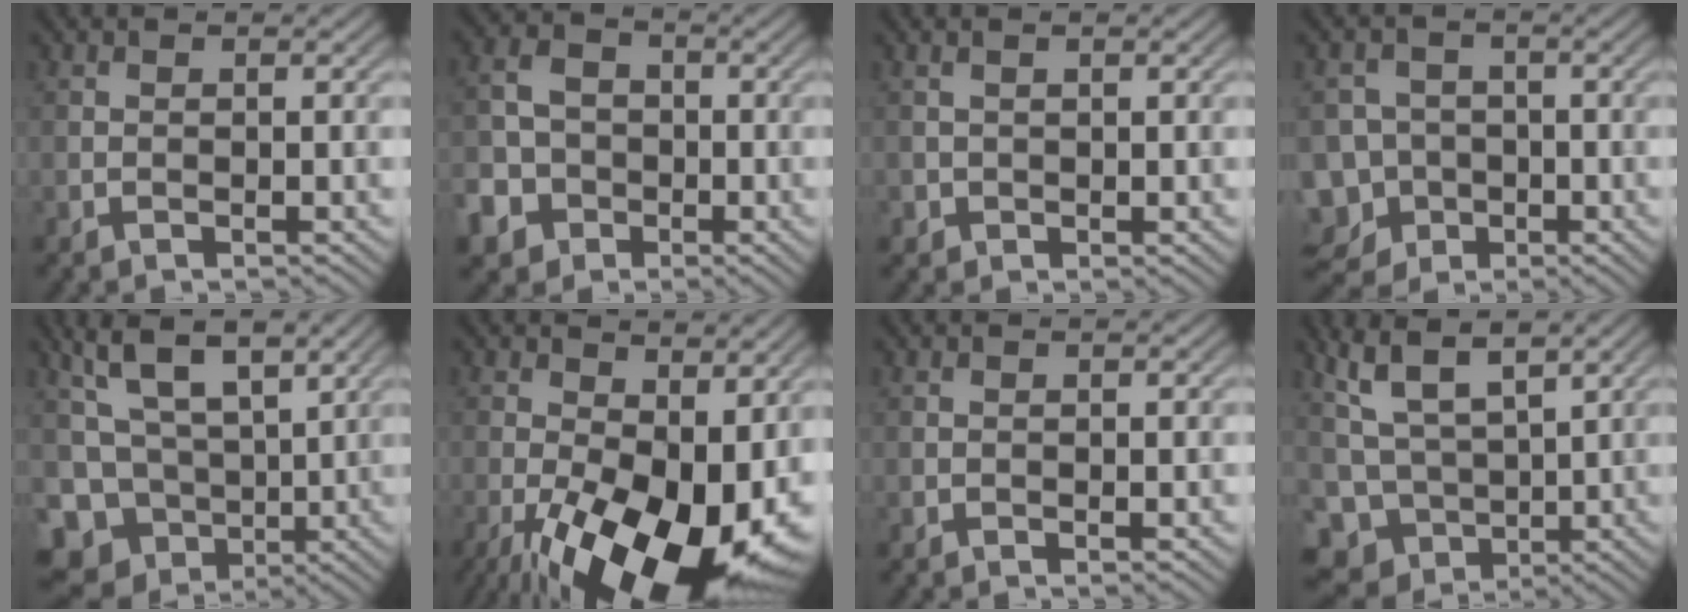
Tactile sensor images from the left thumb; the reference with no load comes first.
{"total": 7.4, "force": [-3.2, 6.3, 2.2], "torque": [-0.063, -0.024, -0.079]}
{"total": 0.9, "force": [0.5, 0.8, -0.1], "torque": [-0.001, -0.002, 0.010]}
{"total": 9.8, "force": [-4.4, 8.3, 2.5], "torque": [-0.076, -0.026, -0.099]}
{"total": 9.8, "force": [2.5, 7.2, 6.2], "torque": [-0.142, -0.014, 0.054]}
{"total": 19.1, "force": [-5.3, 9.1, 15.9], "torque": [-0.266, -0.020, -0.073]}
{"total": 0.0}
{"total": 7.2, "force": [2.8, 4.6, 4.7], "torque": [-0.126, -0.008, 0.060]}